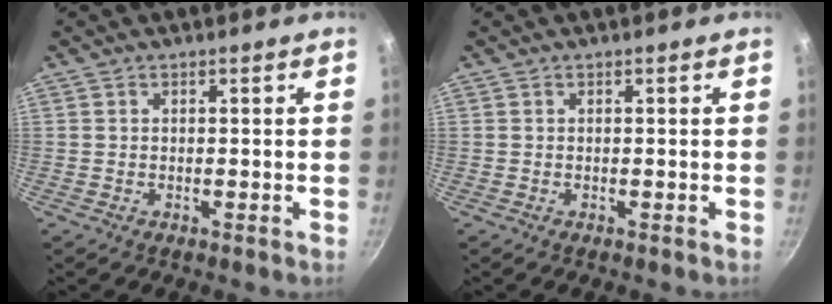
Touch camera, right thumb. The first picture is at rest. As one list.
[{"total": 0.0}]